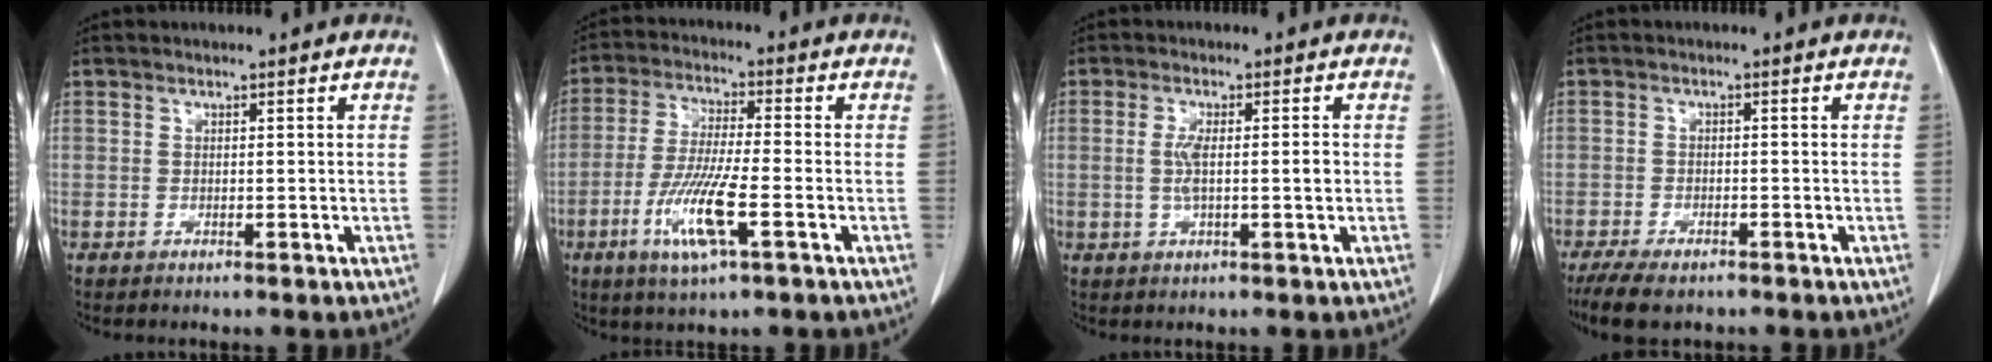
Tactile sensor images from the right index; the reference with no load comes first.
{"total": 10.6, "force": [-4.1, 1.2, 9.7], "torque": [-0.196, -0.017, -0.077]}
{"total": 4.8, "force": [-0.2, 1.2, 4.7], "torque": [-0.095, 0.004, -0.002]}
{"total": 7.0, "force": [-5.1, 2.6, 4.0], "torque": [-0.068, -0.012, -0.082]}